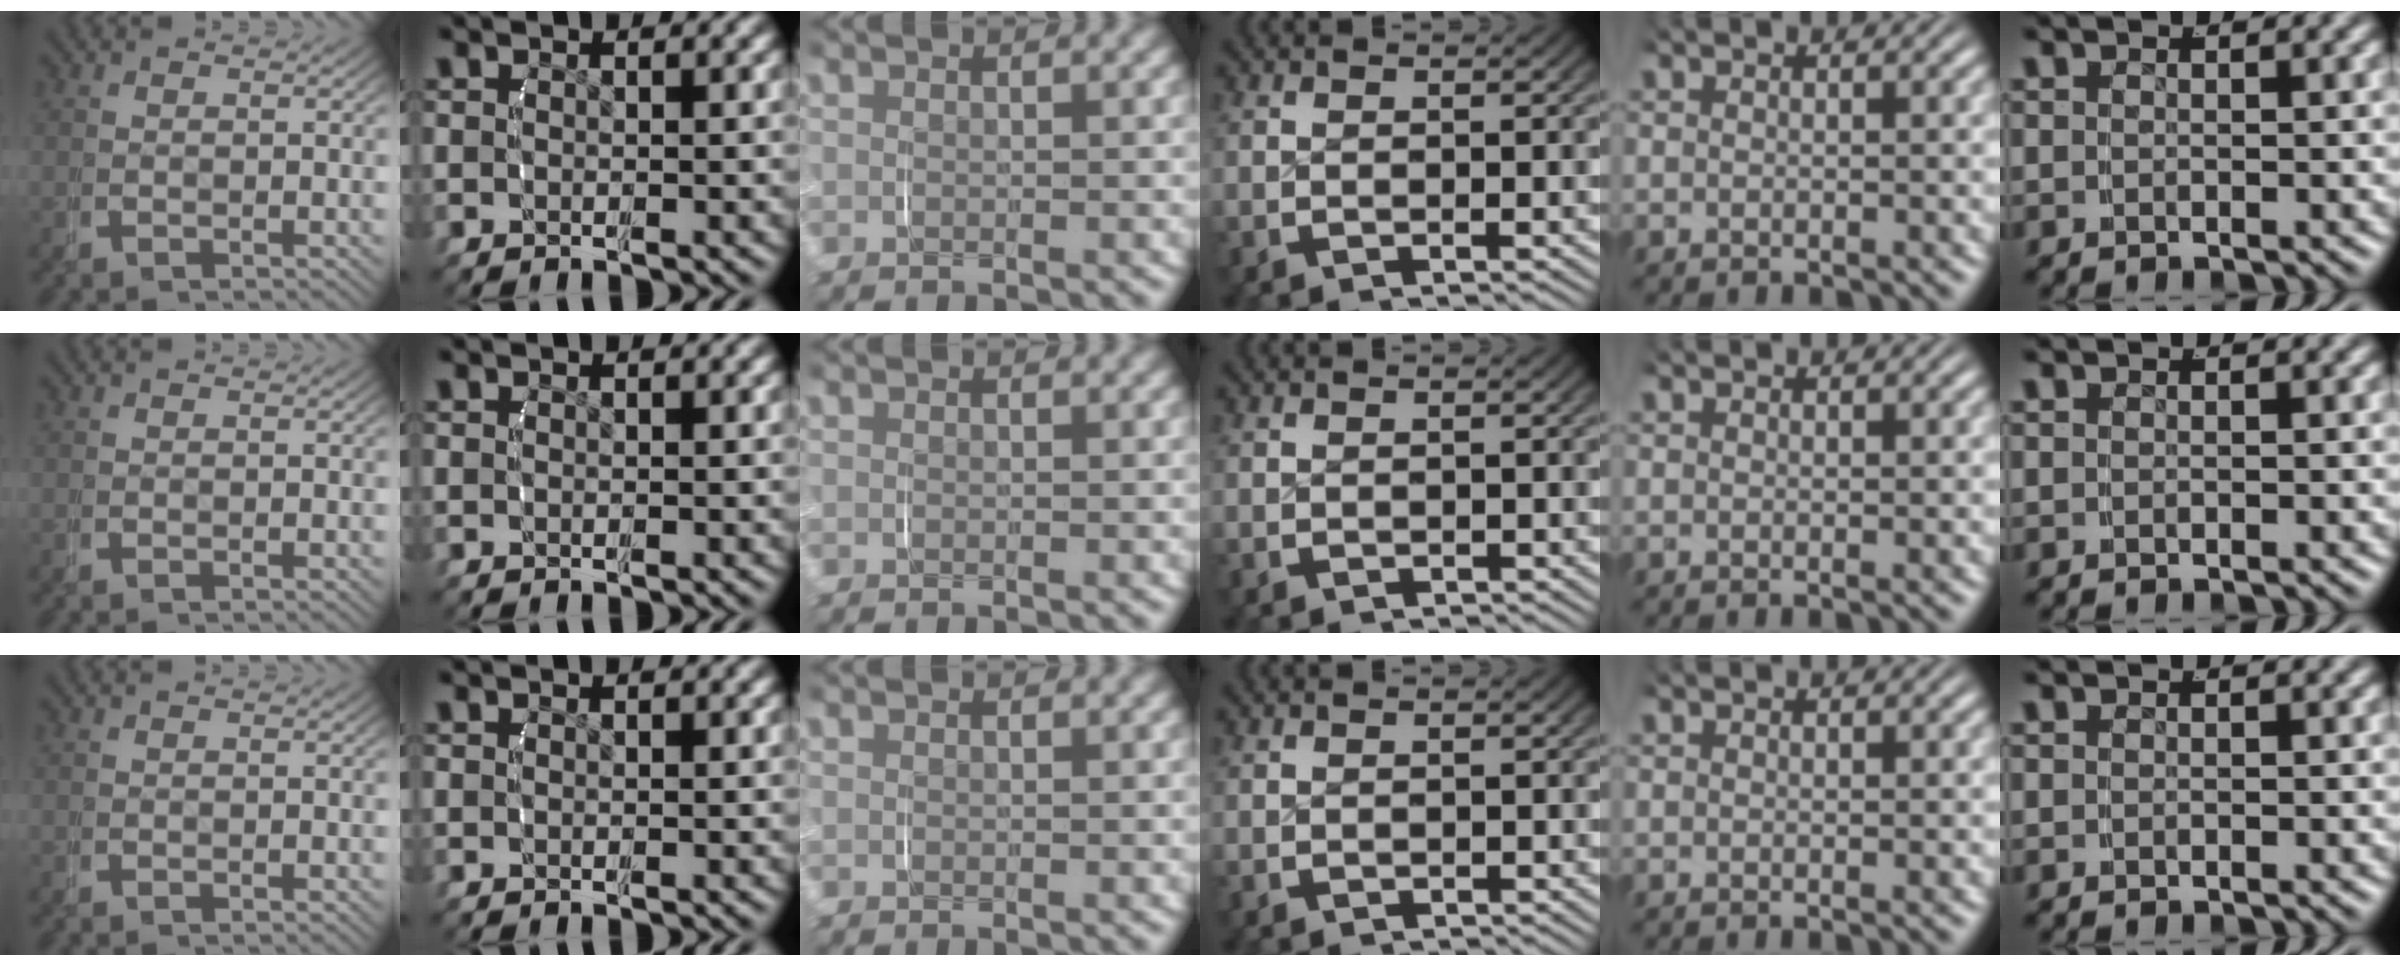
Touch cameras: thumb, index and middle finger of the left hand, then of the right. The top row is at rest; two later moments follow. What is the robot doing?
{"motion": "grasp_and_lifting", "object": "router"}